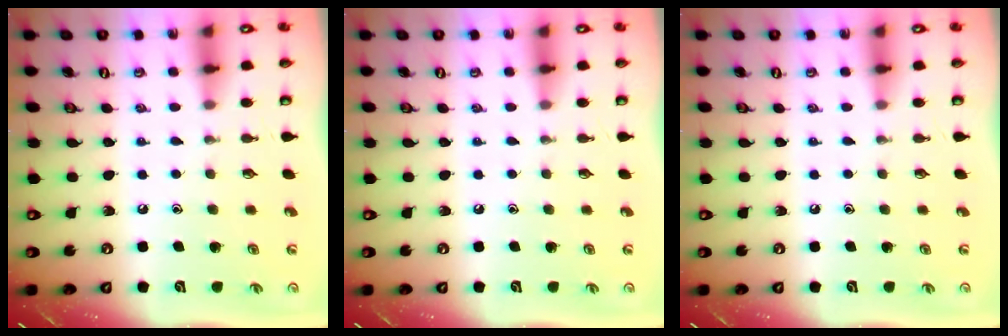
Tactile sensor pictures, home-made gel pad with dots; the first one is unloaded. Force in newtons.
{"total": 0.0}
{"total": 0.0}